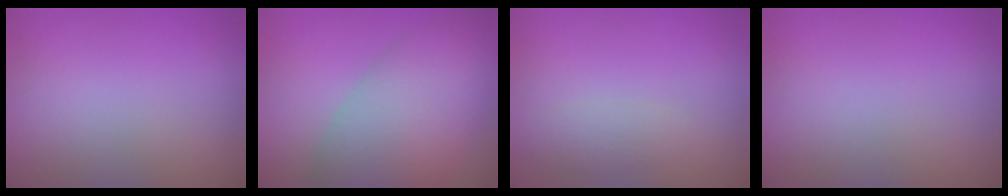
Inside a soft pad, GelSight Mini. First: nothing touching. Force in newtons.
{"total": 10.1, "press": 10.0, "slide": 0.5}
{"total": 1.5, "press": 1.5, "slide": 0.1}
{"total": 0.0}